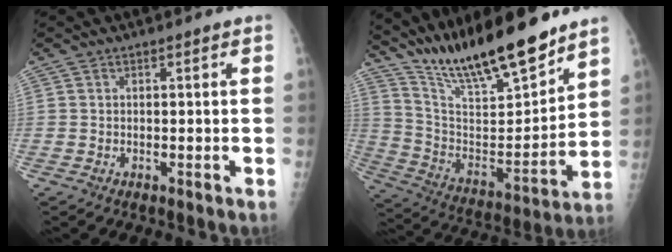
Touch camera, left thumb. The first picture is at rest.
{"total": 21.4, "force": [17.5, 4.2, 11.5], "torque": [-0.171, -0.095, 0.313]}